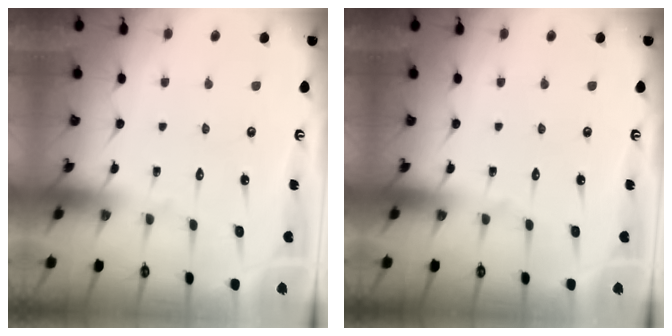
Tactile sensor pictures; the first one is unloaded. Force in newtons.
{"total": 0.0}